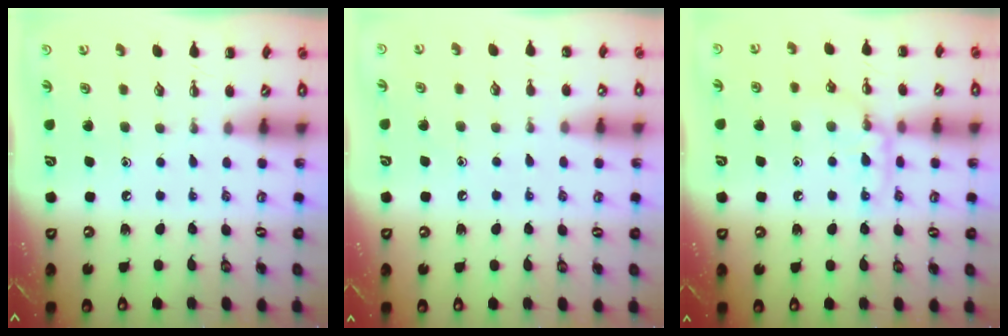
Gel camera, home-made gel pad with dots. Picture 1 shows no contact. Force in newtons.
{"total": 5.1, "press": 4.8, "slide": 1.7}
{"total": 10.3, "press": 10.3, "slide": 0.9}